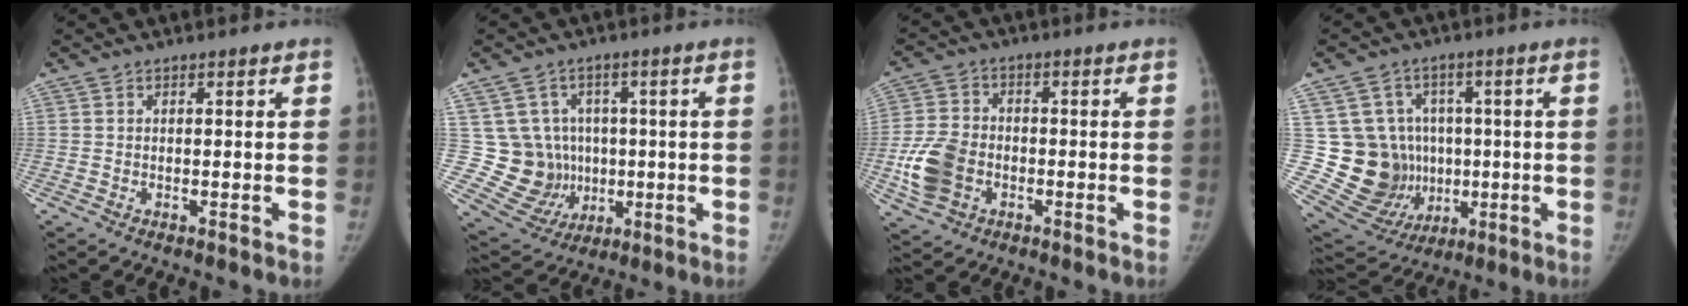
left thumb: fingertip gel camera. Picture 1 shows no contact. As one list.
[{"total": 11.2, "force": [0.9, 10.6, 3.6], "torque": [-0.021, 0.003, 0.041]}, {"total": 9.6, "force": [-2.6, 7.2, 5.8], "torque": [-0.113, 0.010, -0.049]}, {"total": 16.0, "force": [0.2, 14.6, 6.4], "torque": [-0.074, 0.019, 0.038]}]